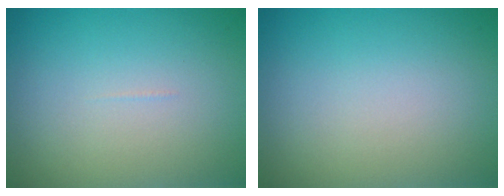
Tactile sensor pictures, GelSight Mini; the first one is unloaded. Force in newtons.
{"total": 0.0}